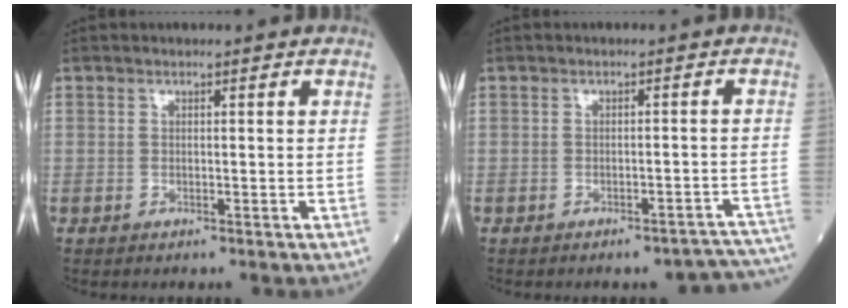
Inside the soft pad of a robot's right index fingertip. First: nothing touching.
{"total": 8.5, "force": [-8.2, 1.7, 1.3], "torque": [0.013, 0.023, -0.083]}